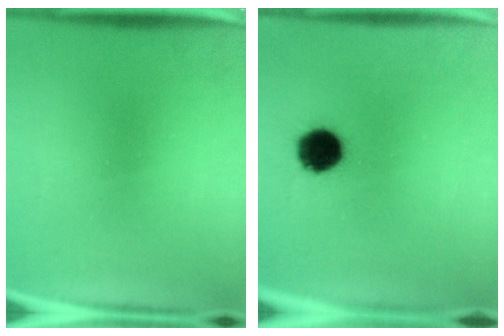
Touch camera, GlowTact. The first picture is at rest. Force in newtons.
{"total": 10.1}